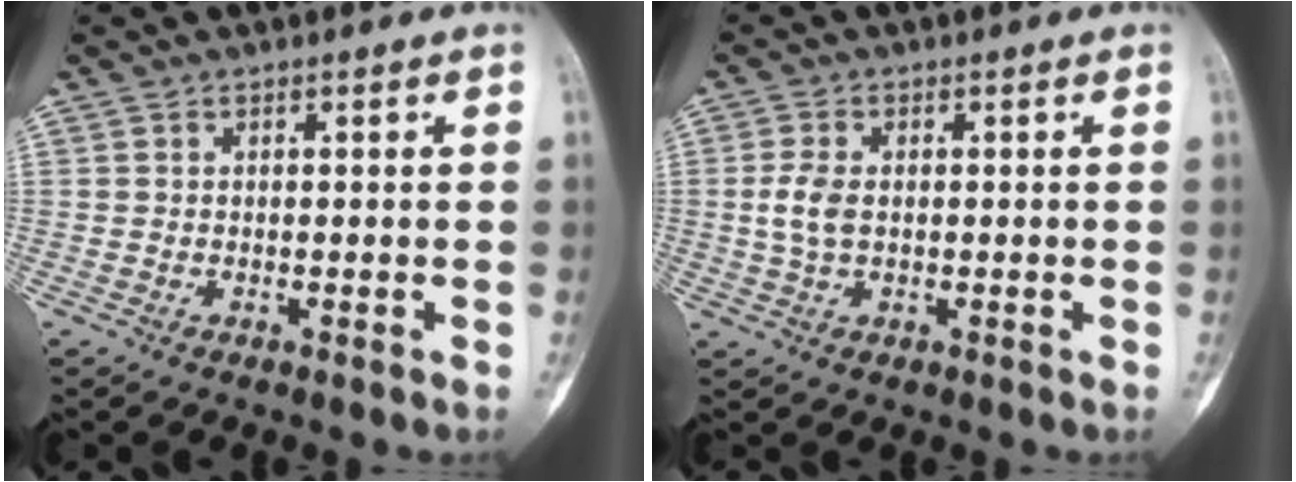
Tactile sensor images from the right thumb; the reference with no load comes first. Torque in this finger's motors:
{"motor_torque": [0.85, 0.44, 0.29, -0.57, 0.14]}